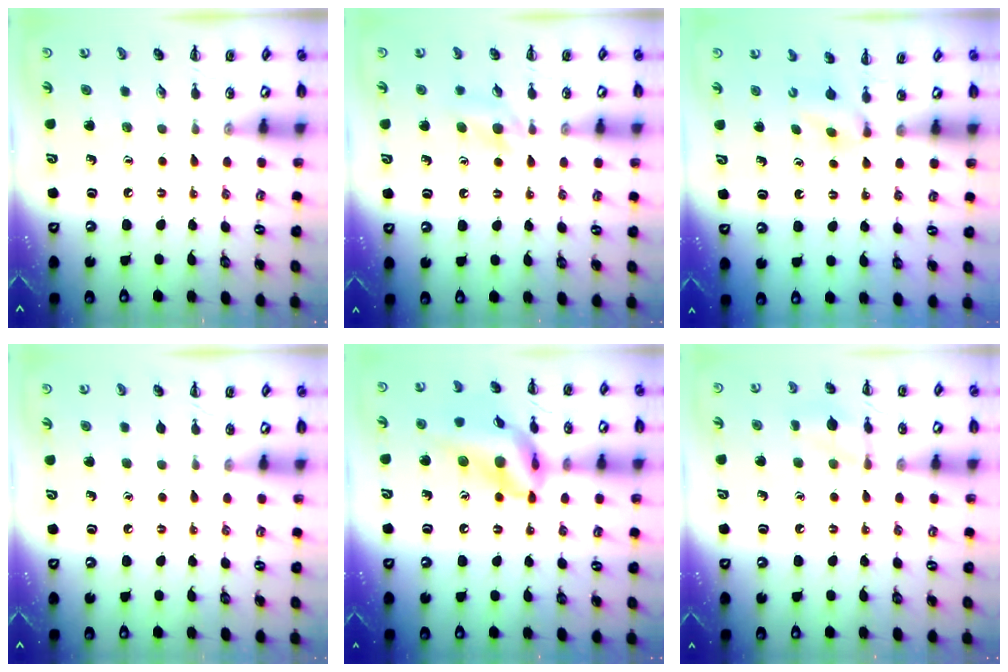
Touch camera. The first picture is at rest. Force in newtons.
{"total": 5.5, "press": 5.0, "slide": 2.2}
{"total": 2.9, "press": 2.8, "slide": 0.9}
{"total": 0.0}
{"total": 16.3, "press": 16.0, "slide": 3.5}
{"total": 8.1, "press": 8.1, "slide": 0.7}